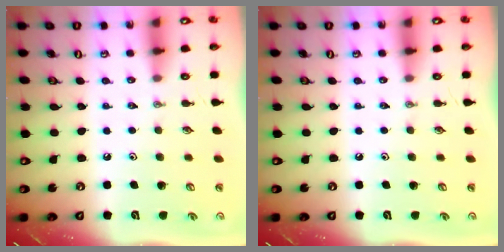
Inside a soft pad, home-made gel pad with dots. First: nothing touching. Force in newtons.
{"total": 0.0}